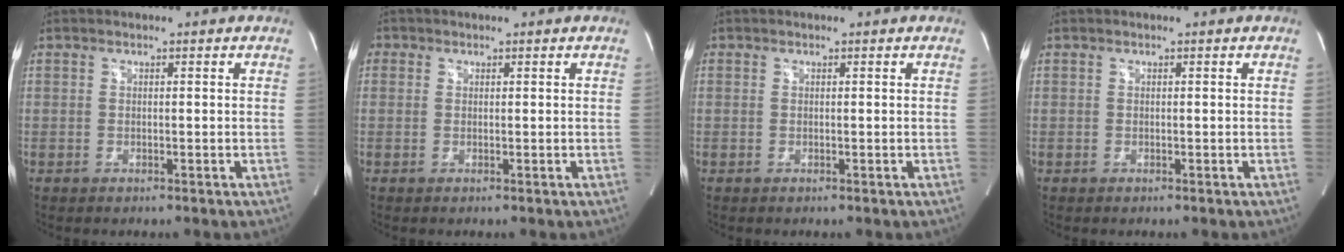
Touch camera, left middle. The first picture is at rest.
{"total": 1.4, "force": [0.5, 1.3, 0.3], "torque": [0.004, 0.005, 0.007]}
{"total": 0.0}
{"total": 0.0}